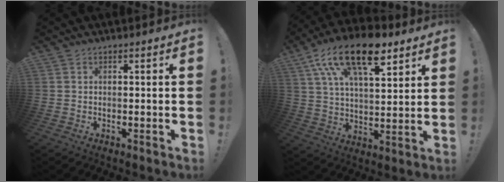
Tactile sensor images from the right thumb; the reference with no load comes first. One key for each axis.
{"total": 19.5, "fx": 11.5, "fy": 8.3, "fz": 13.4, "tx": -0.231, "ty": -0.059, "tz": 0.198}